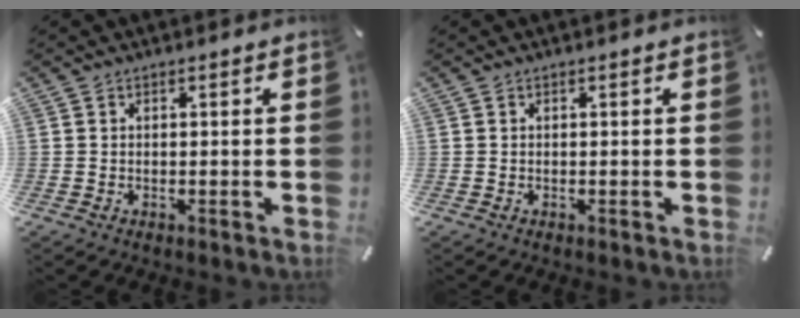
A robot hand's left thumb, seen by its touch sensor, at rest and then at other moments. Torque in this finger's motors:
{"motor_torque": [0.00, 0.00, 0.00, 0.00, 0.00]}